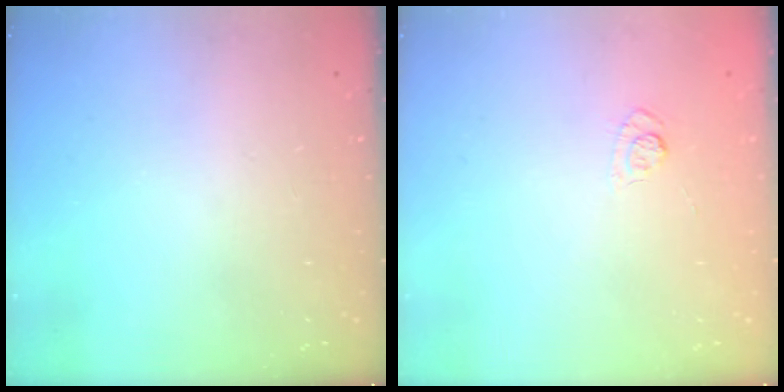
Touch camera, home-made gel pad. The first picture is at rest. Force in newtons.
{"total": 3.5, "press": 3.1, "slide": 1.6}